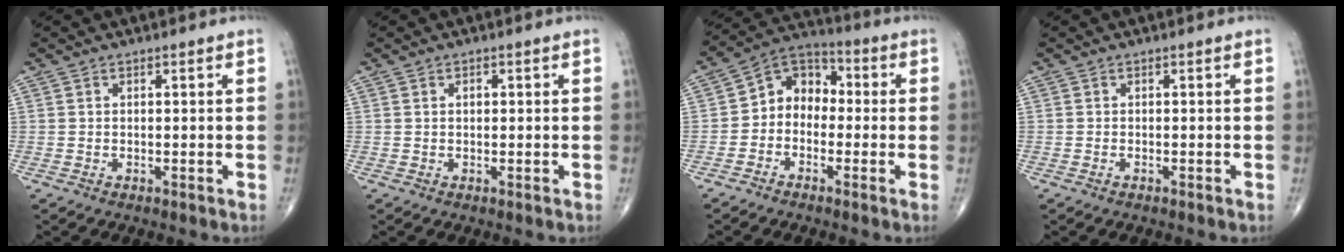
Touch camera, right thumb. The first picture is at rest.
{"total": 1.1, "force": [0.2, 0.8, 0.7], "torque": [-0.011, 0.003, 0.004]}
{"total": 8.5, "force": [-1.1, 6.9, 4.9], "torque": [-0.045, 0.040, -0.043]}
{"total": 0.0}